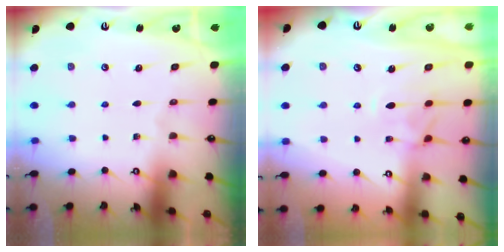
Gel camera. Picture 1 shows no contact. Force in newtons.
{"total": 1.3, "press": 0.9, "slide": 0.9}